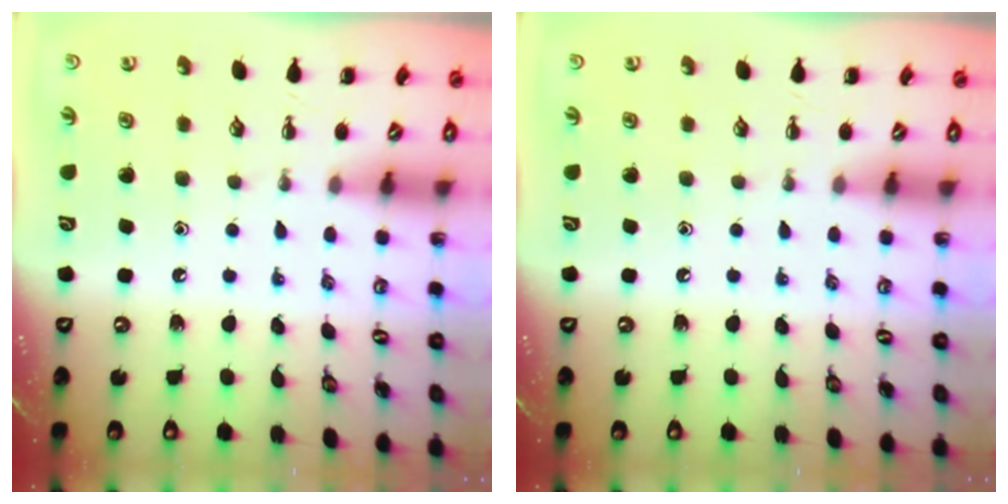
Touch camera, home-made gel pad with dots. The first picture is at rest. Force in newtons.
{"total": 0.0}